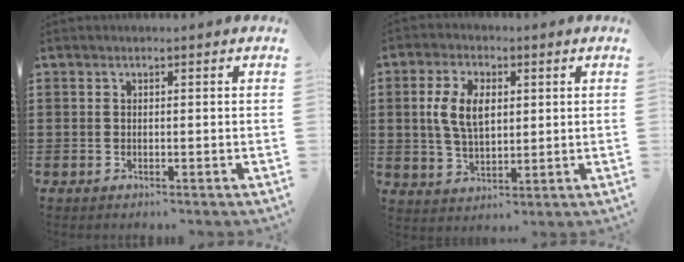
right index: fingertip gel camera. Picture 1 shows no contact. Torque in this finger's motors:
{"motor_torque": [0.84, -0.36, 0.27, 0.12]}